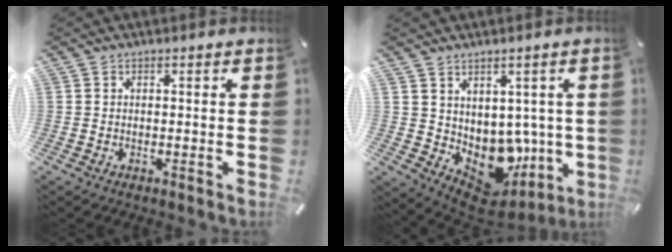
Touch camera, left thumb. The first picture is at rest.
{"total": 9.4, "force": [-0.2, 8.4, 4.2], "torque": [-0.052, -0.040, 0.019]}